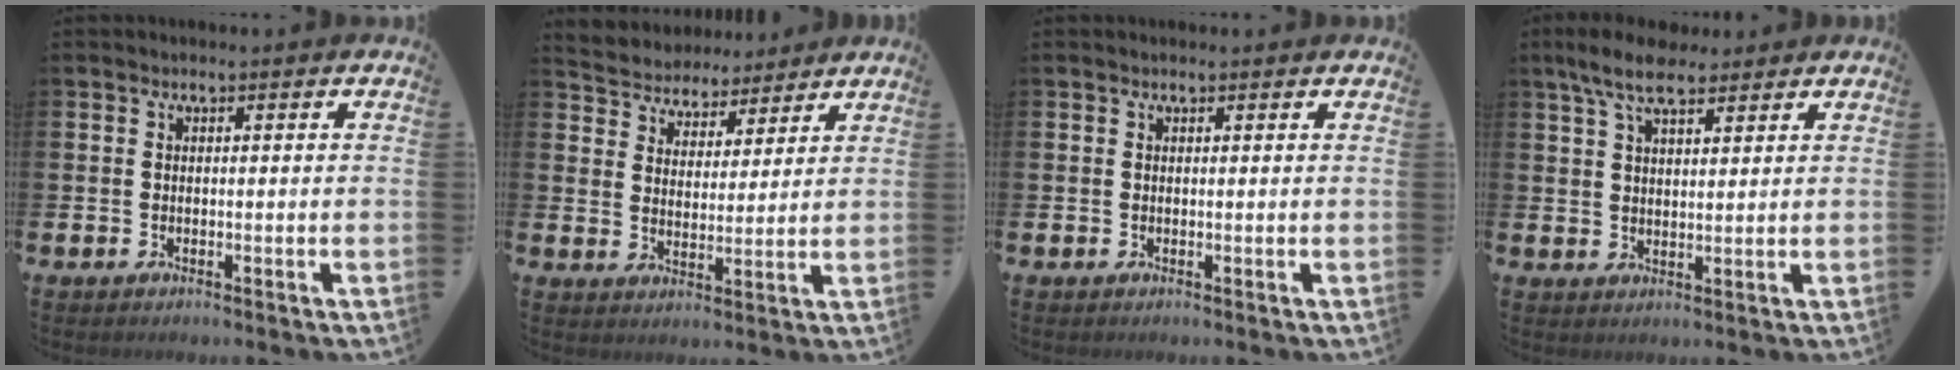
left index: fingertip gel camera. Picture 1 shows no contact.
{"total": 4.7, "force": [4.3, 1.5, -0.8], "torque": [-0.014, -0.029, 0.075]}
{"total": 0.5, "force": [0.5, 0.1, 0.1], "torque": [0.009, -0.003, 0.007]}
{"total": 7.3, "force": [5.8, 2.6, 3.6], "torque": [-0.074, -0.012, 0.104]}